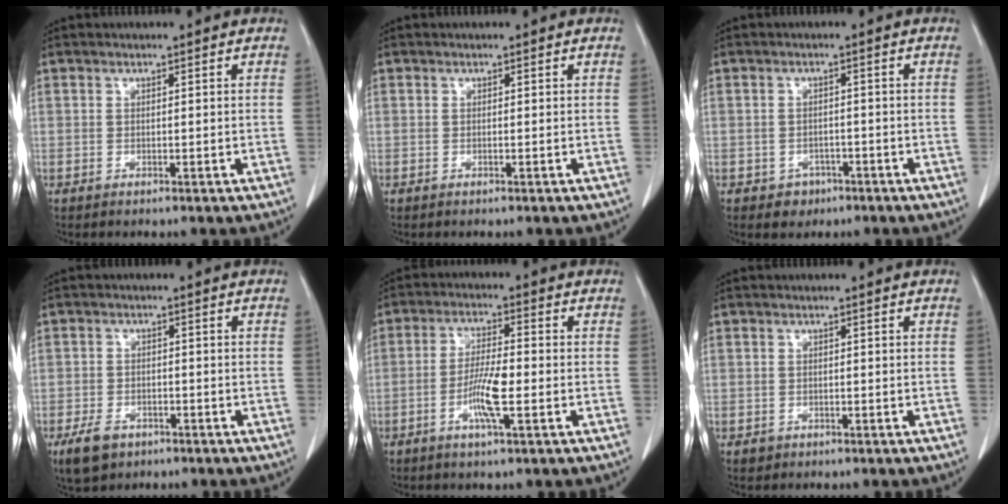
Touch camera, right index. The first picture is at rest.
{"total": 0.0}
{"total": 2.7, "force": [-1.4, 2.2, 0.5], "torque": [-0.004, 0.009, -0.011]}
{"total": 4.8, "force": [-2.9, 3.1, 2.2], "torque": [-0.048, -0.001, -0.039]}
{"total": 6.8, "force": [-2.1, 0.7, 6.4], "torque": [-0.124, -0.004, -0.041]}
{"total": 1.2, "force": [-0.5, 1.1, 0.0], "torque": [-0.004, 0.004, -0.002]}